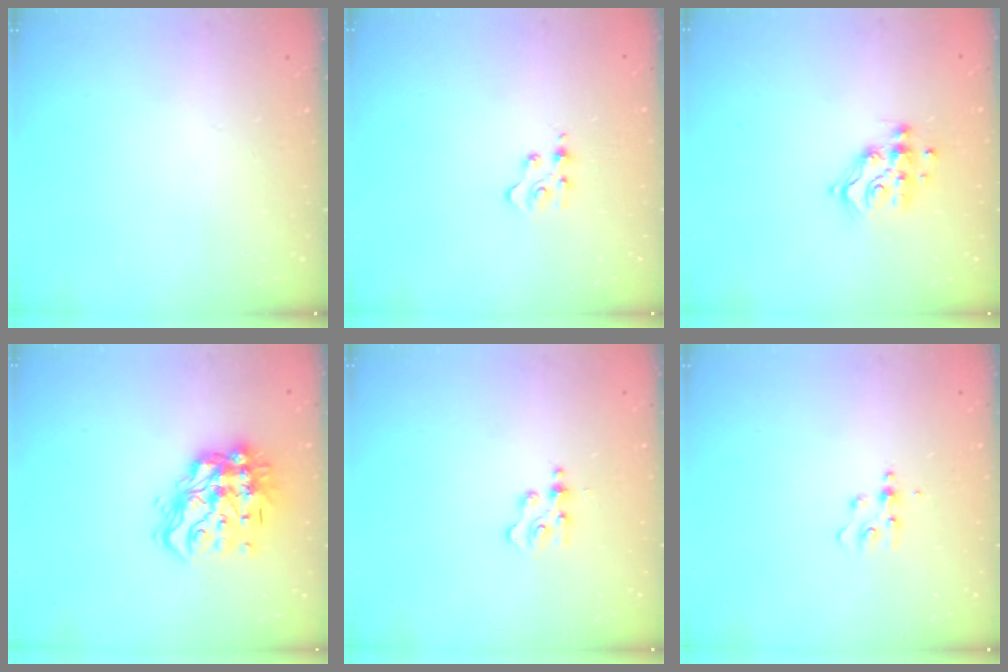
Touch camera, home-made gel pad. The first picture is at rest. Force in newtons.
{"total": 3.0, "press": 3.0, "slide": 0.3}
{"total": 11.2, "press": 11.2, "slide": 0.7}
{"total": 17.1, "press": 17.1, "slide": 1.4}
{"total": 2.1, "press": 2.1, "slide": 0.4}
{"total": 5.7, "press": 5.6, "slide": 0.7}